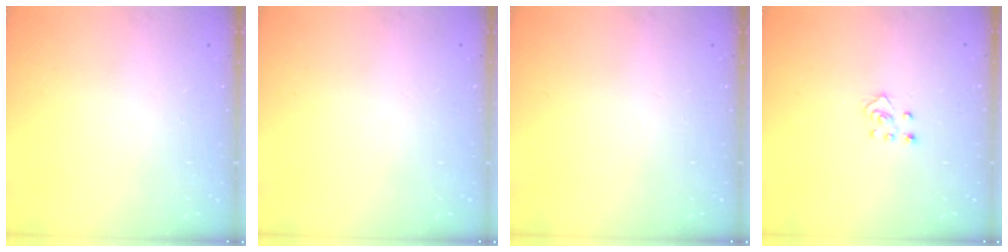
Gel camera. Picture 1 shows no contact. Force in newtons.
{"total": 0.0}
{"total": 0.0}
{"total": 3.1, "press": 3.1, "slide": 0.4}